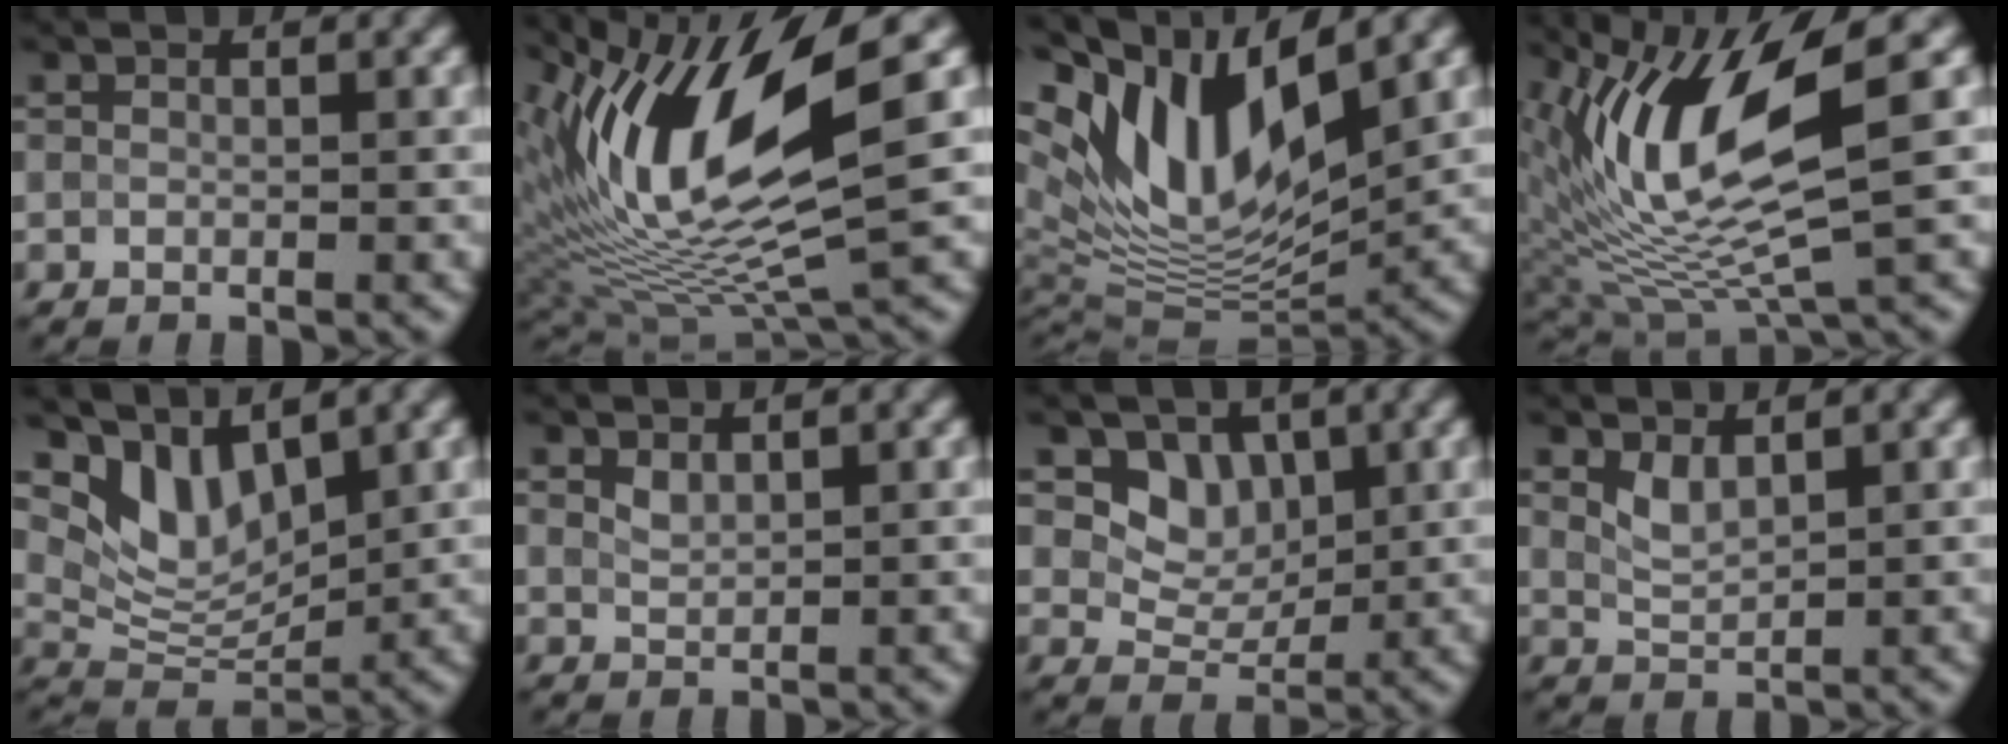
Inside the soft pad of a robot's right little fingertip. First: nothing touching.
{"total": 13.5, "force": [4.7, 4.0, 12.0], "torque": [-0.236, 0.008, 0.087]}
{"total": 13.5, "force": [5.8, 5.1, 11.0], "torque": [-0.207, 0.006, 0.103]}
{"total": 10.7, "force": [3.5, 2.9, 9.7], "torque": [-0.202, -0.002, 0.072]}
{"total": 4.7, "force": [3.5, 2.1, 2.3], "torque": [-0.057, -0.008, 0.063]}
{"total": 1.1, "force": [0.9, 0.4, 0.6], "torque": [-0.018, 0.001, 0.022]}
{"total": 3.7, "force": [1.6, 2.8, 1.8], "torque": [-0.031, -0.005, 0.021]}
{"total": 1.8, "force": [1.2, 0.6, 1.2], "torque": [-0.030, -0.002, 0.031]}